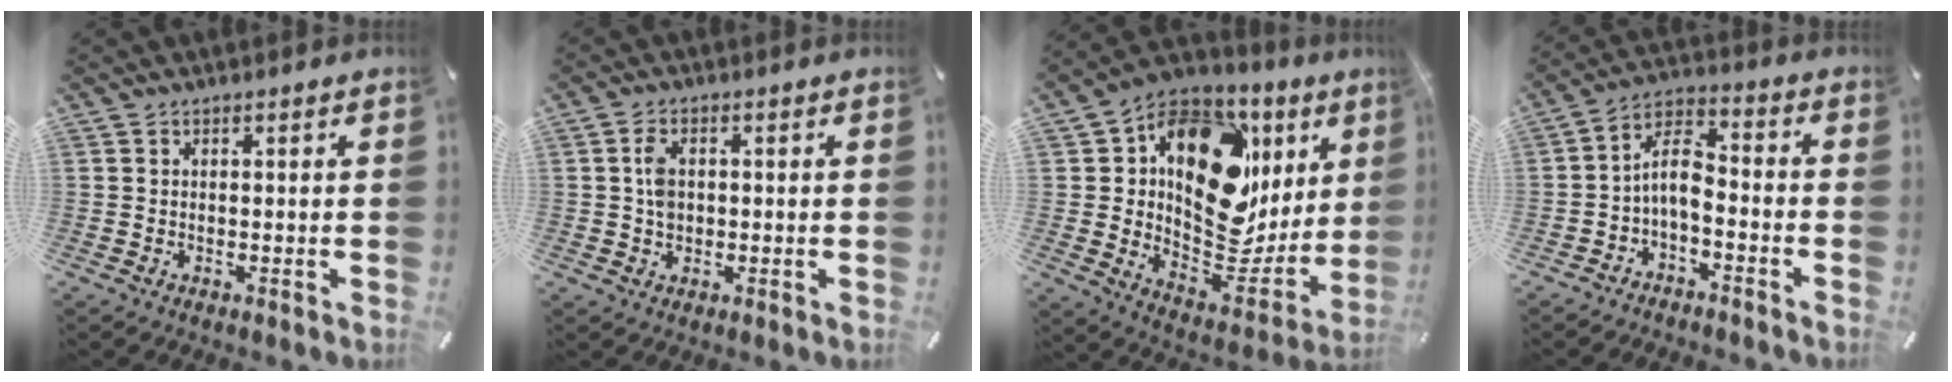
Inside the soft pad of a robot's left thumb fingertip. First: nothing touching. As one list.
[{"total": 3.8, "force": [0.4, 2.6, 2.7], "torque": [-0.056, 0.008, 0.006]}, {"total": 19.8, "force": [7.1, 13.4, 12.7], "torque": [-0.179, -0.056, 0.121]}, {"total": 8.1, "force": [-2.4, 4.2, 6.5], "torque": [-0.130, 0.010, -0.044]}]